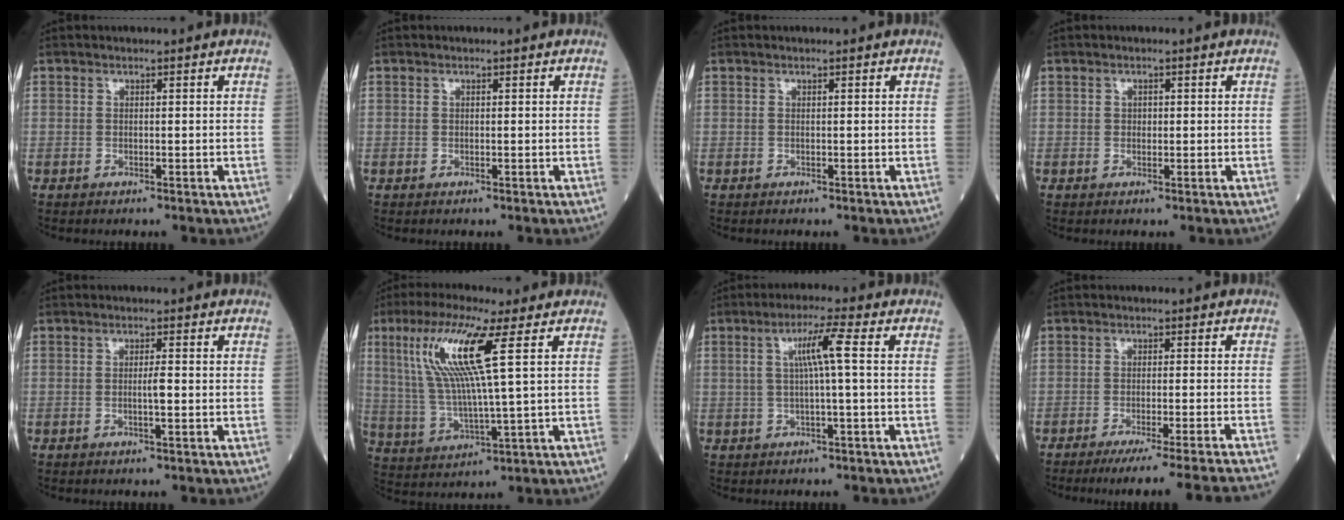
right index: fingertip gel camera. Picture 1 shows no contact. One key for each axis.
{"total": 0.0}
{"total": 0.0}
{"total": 0.7, "fx": 0.1, "fy": 0.5, "fz": 0.5, "tx": -0.010, "ty": 0.000, "tz": 0.002}
{"total": 1.9, "fx": -0.4, "fy": 0.0, "fz": 1.9, "tx": -0.031, "ty": 0.000, "tz": -0.009}
{"total": 12.8, "fx": 4.5, "fy": -0.2, "fz": 12.0, "tx": -0.262, "ty": 0.006, "tz": 0.087}
{"total": 5.5, "fx": 0.7, "fy": -0.5, "fz": 5.4, "tx": -0.103, "ty": 0.012, "tz": 0.016}
{"total": 17.0, "fx": -15.6, "fy": -2.4, "fz": 6.3, "tx": -0.048, "ty": -0.045, "tz": -0.206}